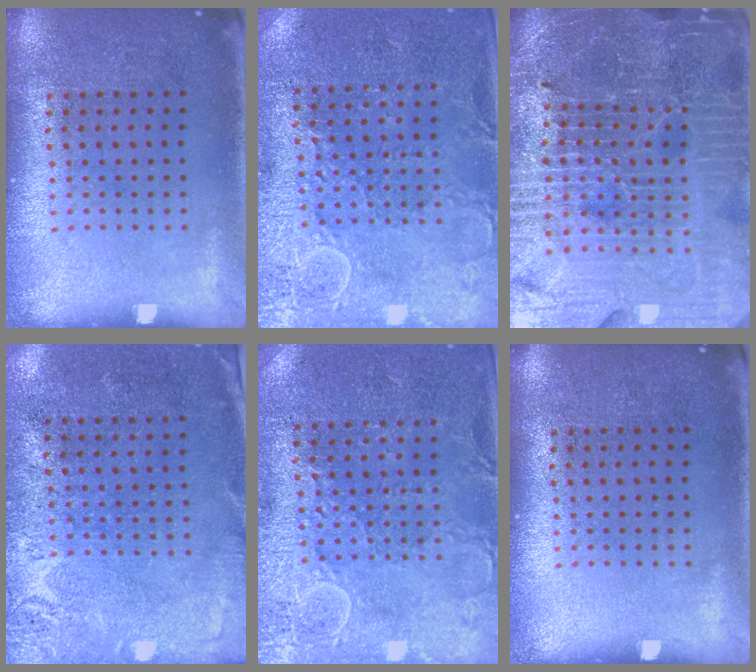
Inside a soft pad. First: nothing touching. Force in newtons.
{"total": 2.9, "press": 2.8, "slide": 0.4}
{"total": 5.6, "press": 5.2, "slide": 2.1}
{"total": 2.7, "press": 2.4, "slide": 1.3}
{"total": 2.9, "press": 2.8, "slide": 0.4}
{"total": 0.0}